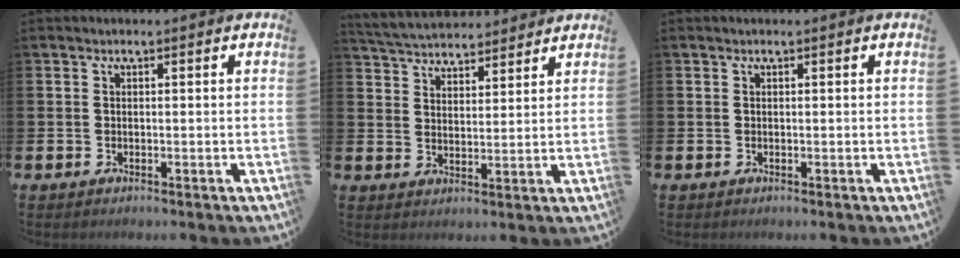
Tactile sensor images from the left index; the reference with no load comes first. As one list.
[{"total": 5.1, "force": [5.0, 1.0, 0.3], "torque": [-0.032, -0.025, 0.090]}, {"total": 0.0}]